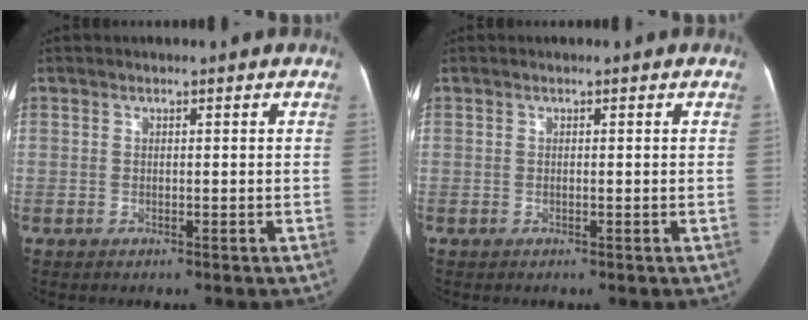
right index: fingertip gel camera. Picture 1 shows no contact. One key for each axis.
{"total": 0.0}